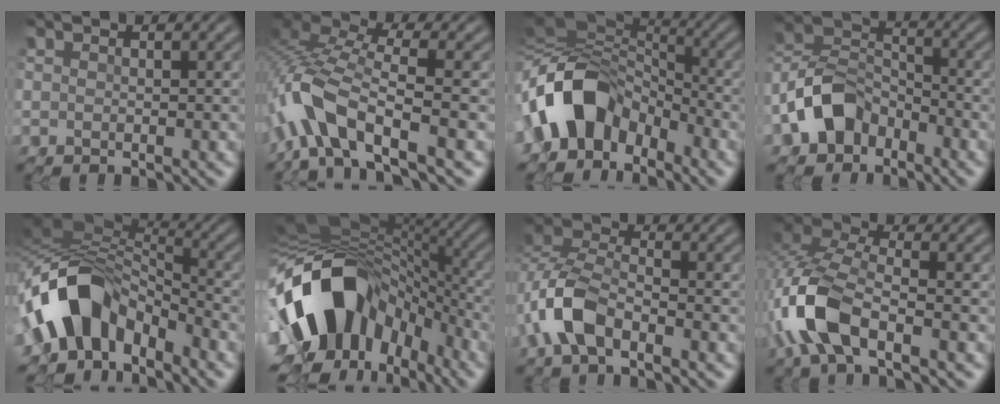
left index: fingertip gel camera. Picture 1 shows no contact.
{"total": 7.0, "force": [-4.1, 1.5, 5.4], "torque": [-0.122, 0.010, -0.092]}
{"total": 8.9, "force": [-4.3, 5.6, 5.4], "torque": [-0.093, 0.007, -0.090]}
{"total": 6.2, "force": [-4.1, 3.8, 2.6], "torque": [-0.058, 0.007, -0.092]}
{"total": 9.4, "force": [-3.9, 5.4, 6.6], "torque": [-0.119, 0.016, -0.079]}
{"total": 14.7, "force": [-3.9, 10.2, 9.9], "torque": [-0.181, -0.009, -0.068]}
{"total": 5.0, "force": [-3.0, 2.2, 3.4], "torque": [-0.079, 0.007, -0.068]}
{"total": 7.4, "force": [-3.6, 2.7, 5.9], "torque": [-0.156, 0.004, -0.086]}